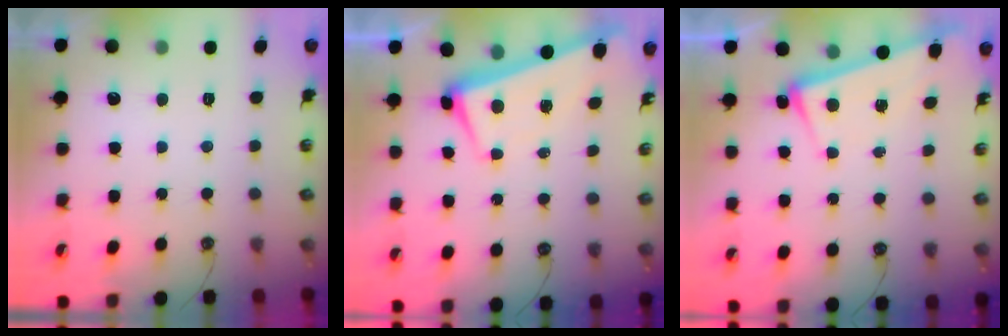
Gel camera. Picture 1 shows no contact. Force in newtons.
{"total": 2.2, "press": 2.1, "slide": 0.7}
{"total": 3.8, "press": 3.8, "slide": 0.6}